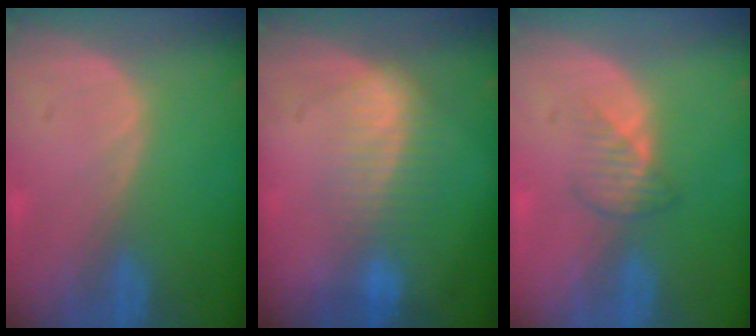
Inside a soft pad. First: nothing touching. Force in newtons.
{"total": 7.2, "press": 6.2, "slide": 3.8}
{"total": 2.6, "press": 2.6, "slide": 0.4}